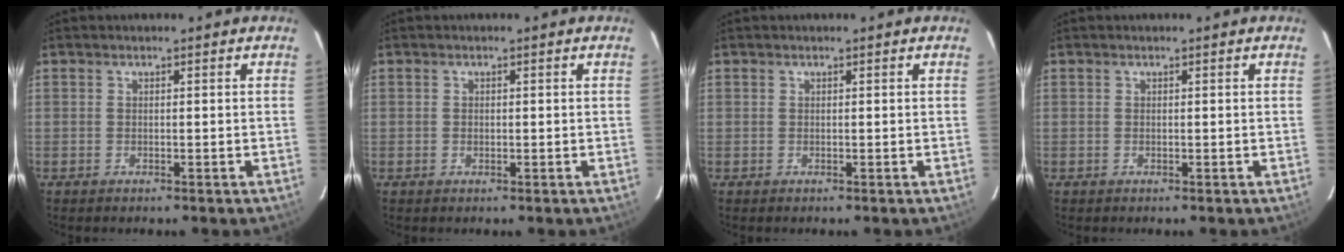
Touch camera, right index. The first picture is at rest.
{"total": 0.6, "force": [-0.1, 0.5, 0.3], "torque": [-0.005, 0.001, -0.001]}
{"total": 0.0}
{"total": 0.0}